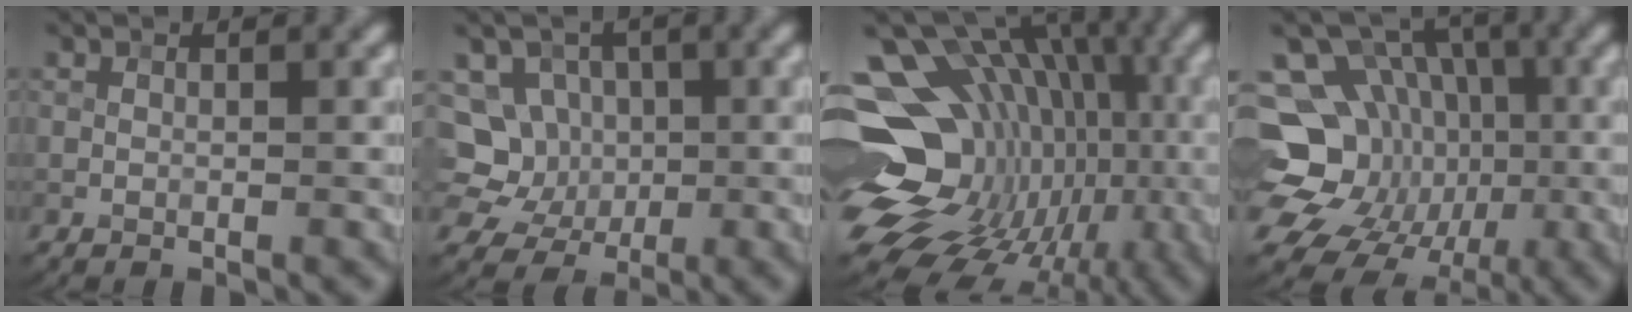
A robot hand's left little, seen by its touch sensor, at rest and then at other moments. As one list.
[{"total": 6.5, "force": [-0.3, 6.0, 2.5], "torque": [-0.039, 0.026, -0.035]}, {"total": 19.8, "force": [-3.1, 14.6, 13.1], "torque": [-0.193, 0.019, -0.048]}, {"total": 17.3, "force": [-3.6, 14.9, 8.1], "torque": [-0.160, 0.002, -0.067]}]